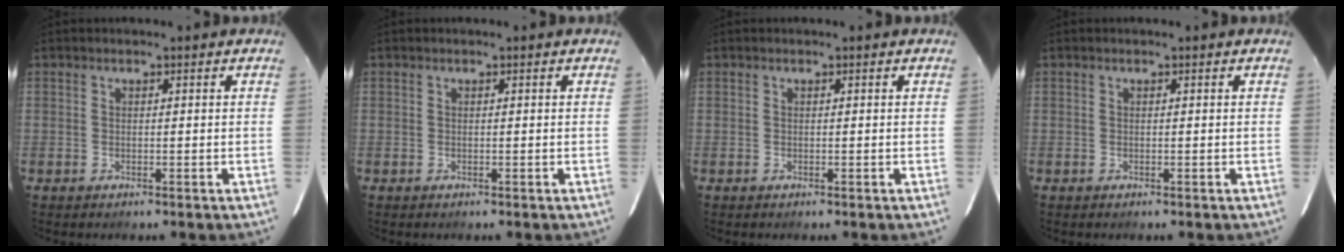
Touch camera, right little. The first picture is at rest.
{"total": 0.0}
{"total": 0.0}
{"total": 0.0}